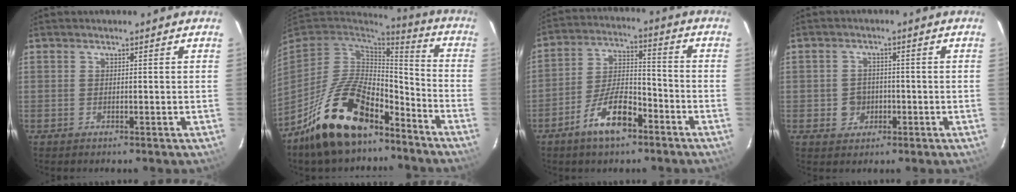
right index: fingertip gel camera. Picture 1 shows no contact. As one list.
[{"total": 20.7, "force": [-13.5, 9.5, 12.4], "torque": [-0.252, 0.008, -0.226]}, {"total": 10.6, "force": [-6.5, 4.3, 7.1], "torque": [-0.140, 0.016, -0.112]}, {"total": 3.7, "force": [-0.9, 3.5, 1.0], "torque": [-0.023, 0.010, -0.006]}]